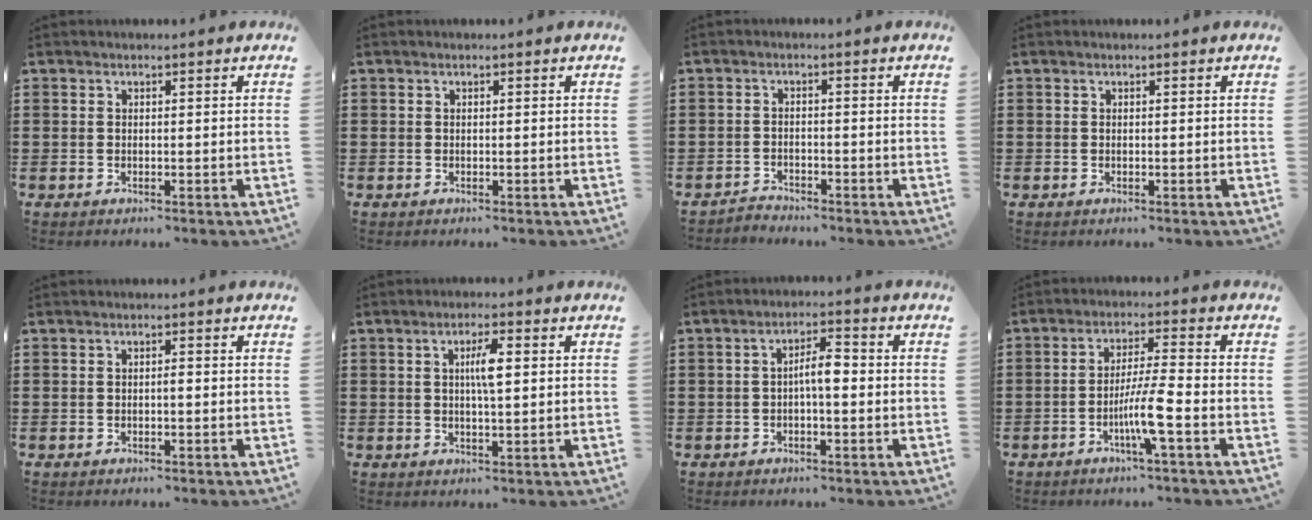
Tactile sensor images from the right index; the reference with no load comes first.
{"total": 0.0}
{"total": 2.1, "force": [-2.0, 0.3, -0.2], "torque": [-0.003, 0.004, -0.047]}
{"total": 0.0}
{"total": 0.7, "force": [-0.2, 0.2, 0.7], "torque": [-0.014, -0.003, -0.004]}
{"total": 4.1, "force": [0.7, 0.9, 4.0], "torque": [-0.078, 0.006, 0.009]}
{"total": 3.9, "force": [-0.4, 1.0, 3.7], "torque": [-0.069, 0.009, -0.011]}
{"total": 6.5, "force": [-2.7, -0.2, 5.9], "torque": [-0.112, -0.011, -0.053]}